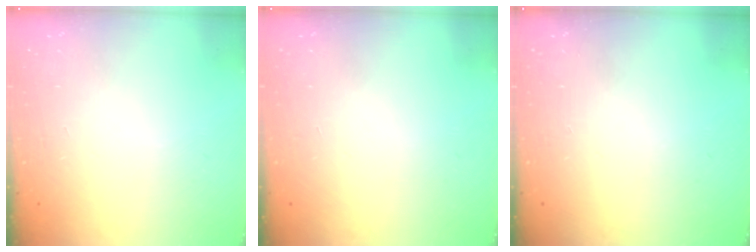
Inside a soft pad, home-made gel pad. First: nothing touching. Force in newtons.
{"total": 0.0}
{"total": 0.0}